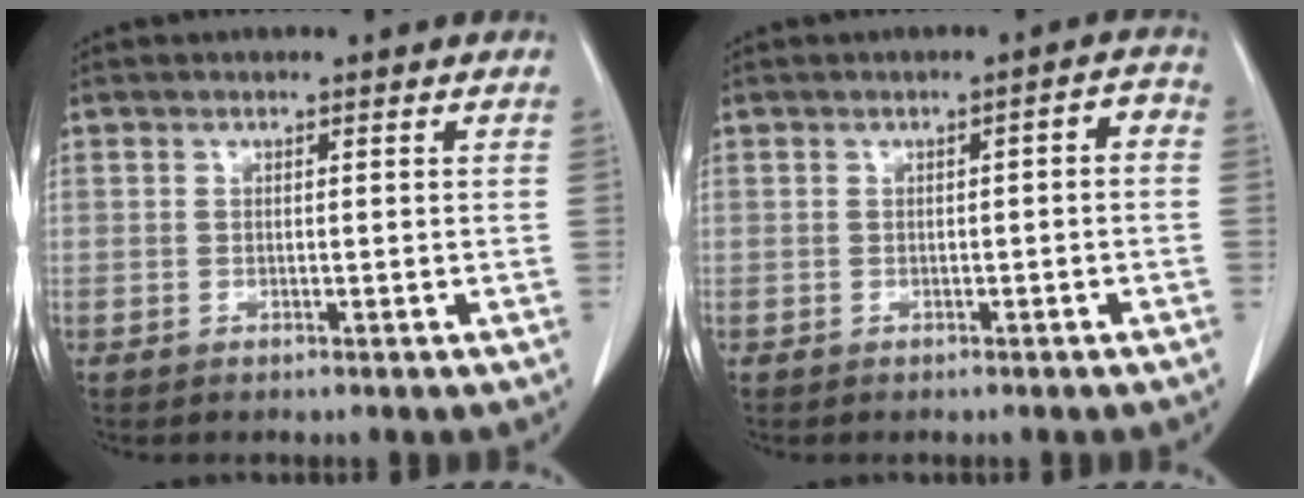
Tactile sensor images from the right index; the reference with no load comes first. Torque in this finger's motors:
{"motor_torque": [0.24, -0.19, 0.11, 0.03]}